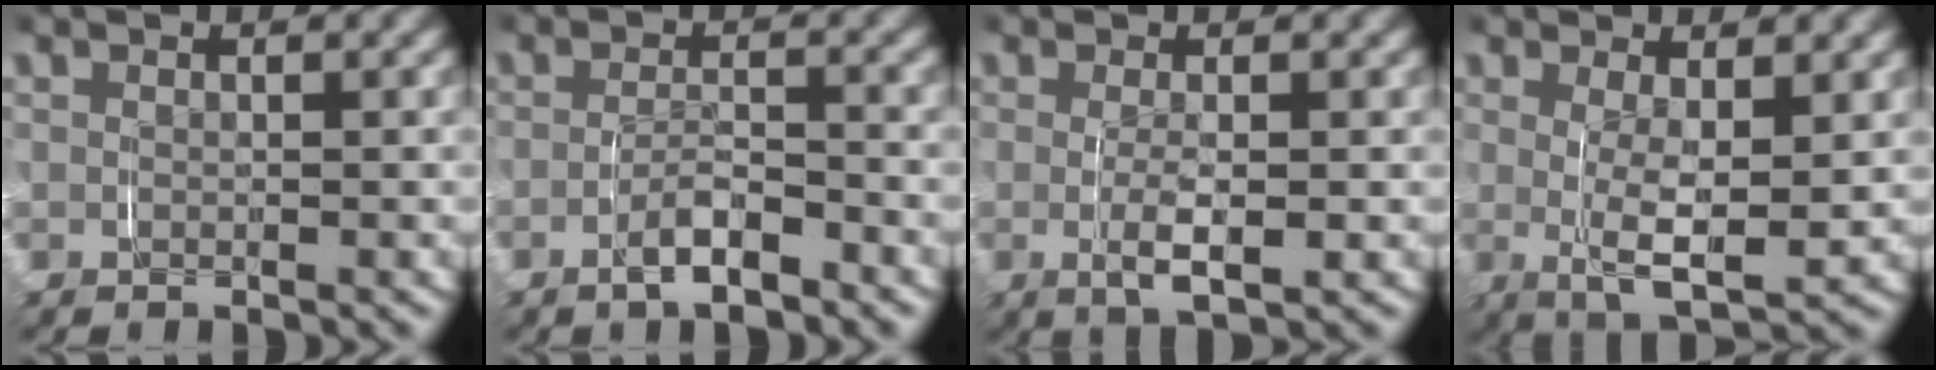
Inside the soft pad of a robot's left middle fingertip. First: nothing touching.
{"total": 2.5, "force": [-1.8, 0.6, 1.5], "torque": [-0.026, 0.001, -0.035]}
{"total": 3.1, "force": [-0.4, 0.9, 3.0], "torque": [-0.054, -0.007, -0.003]}
{"total": 5.4, "force": [0.1, 1.8, 5.0], "torque": [-0.092, -0.020, 0.007]}